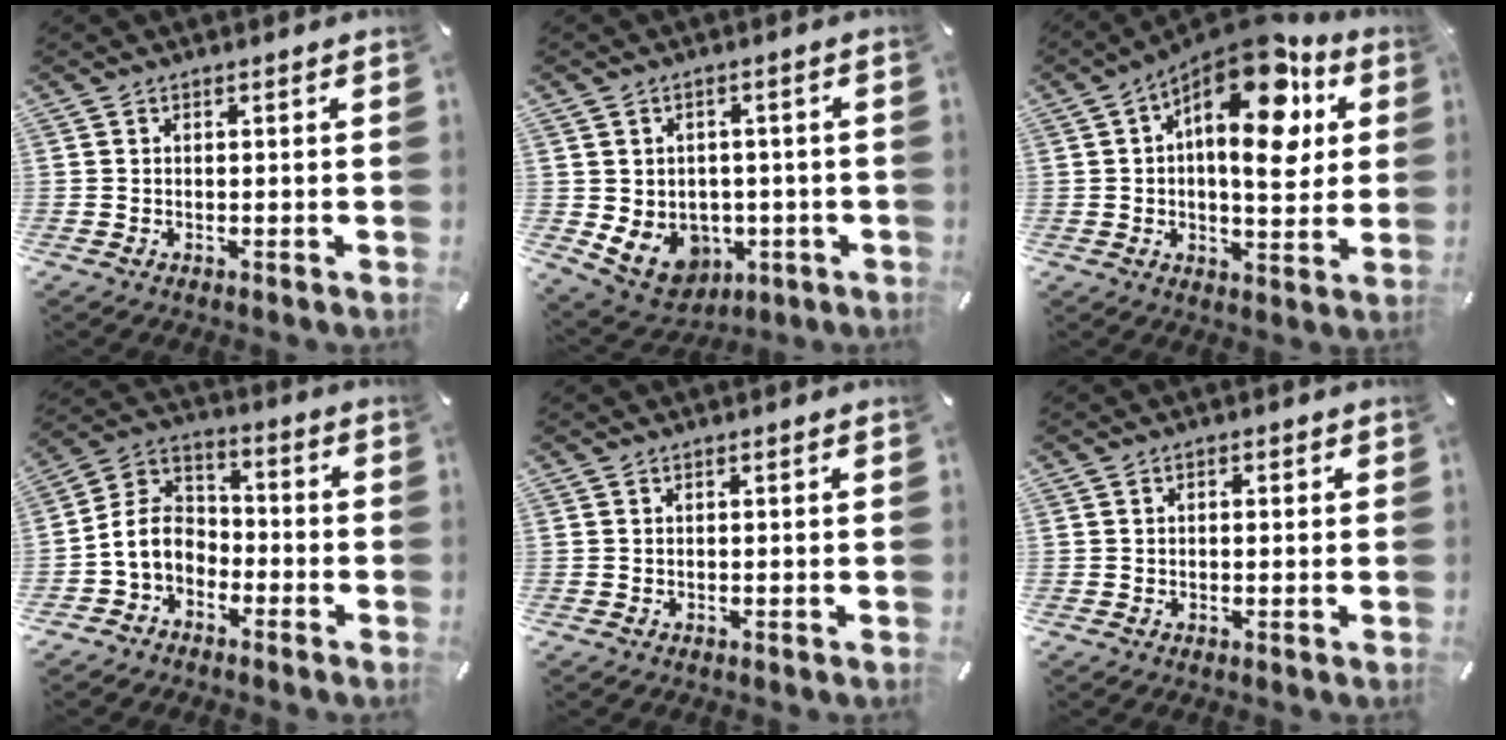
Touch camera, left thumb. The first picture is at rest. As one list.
[{"total": 8.6, "force": [-1.4, 7.6, 3.6], "torque": [-0.063, -0.009, -0.023]}, {"total": 17.8, "force": [8.5, 7.6, 13.7], "torque": [-0.208, -0.058, 0.137]}, {"total": 8.0, "force": [-3.5, 6.4, 3.3], "torque": [-0.094, 0.019, -0.072]}, {"total": 0.0}, {"total": 1.3, "force": [-0.1, 0.9, 0.9], "torque": [-0.016, 0.005, -0.003]}]